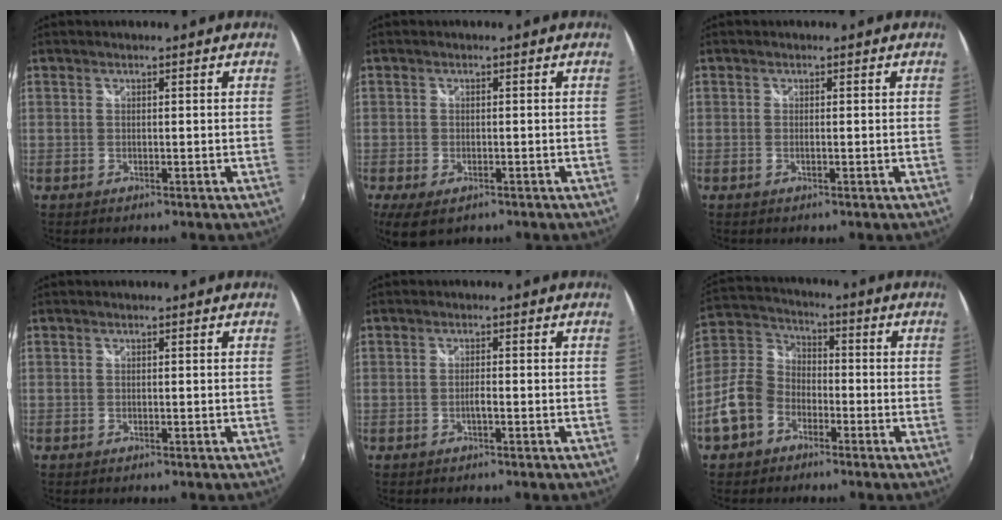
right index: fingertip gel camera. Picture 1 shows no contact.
{"total": 6.1, "force": [-3.6, 3.1, 3.8], "torque": [-0.085, -0.026, -0.060]}
{"total": 0.5, "force": [-0.1, 0.1, 0.5], "torque": [-0.011, 0.000, -0.005]}
{"total": 0.0}
{"total": 1.2, "force": [-0.5, 0.3, 1.0], "torque": [-0.019, 0.001, -0.010]}
{"total": 11.8, "force": [-5.8, 8.9, 5.1], "torque": [-0.123, 0.028, -0.106]}